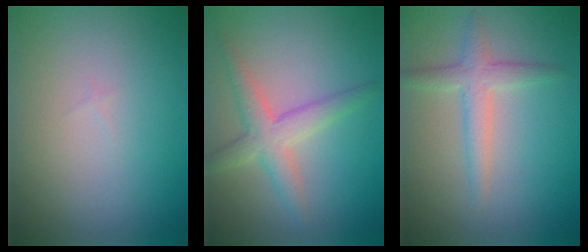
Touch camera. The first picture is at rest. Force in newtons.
{"total": 3.5, "press": 3.5, "slide": 0.2}
{"total": 2.7, "press": 2.7, "slide": 0.0}